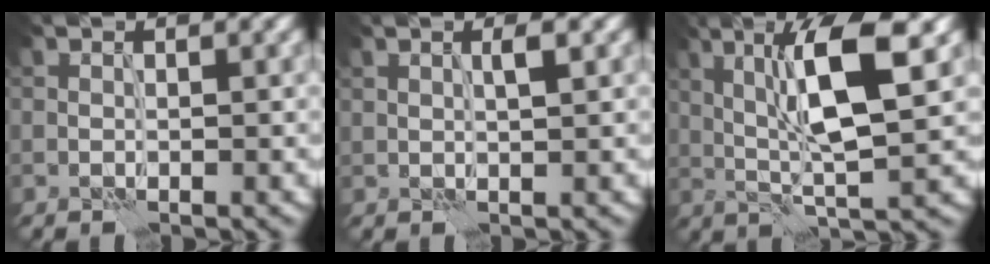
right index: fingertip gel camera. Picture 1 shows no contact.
{"total": 1.1, "force": [0.5, 0.0, 1.0], "torque": [-0.018, 0.001, 0.008]}
{"total": 7.8, "force": [1.8, 1.2, 7.5], "torque": [-0.125, 0.005, 0.032]}